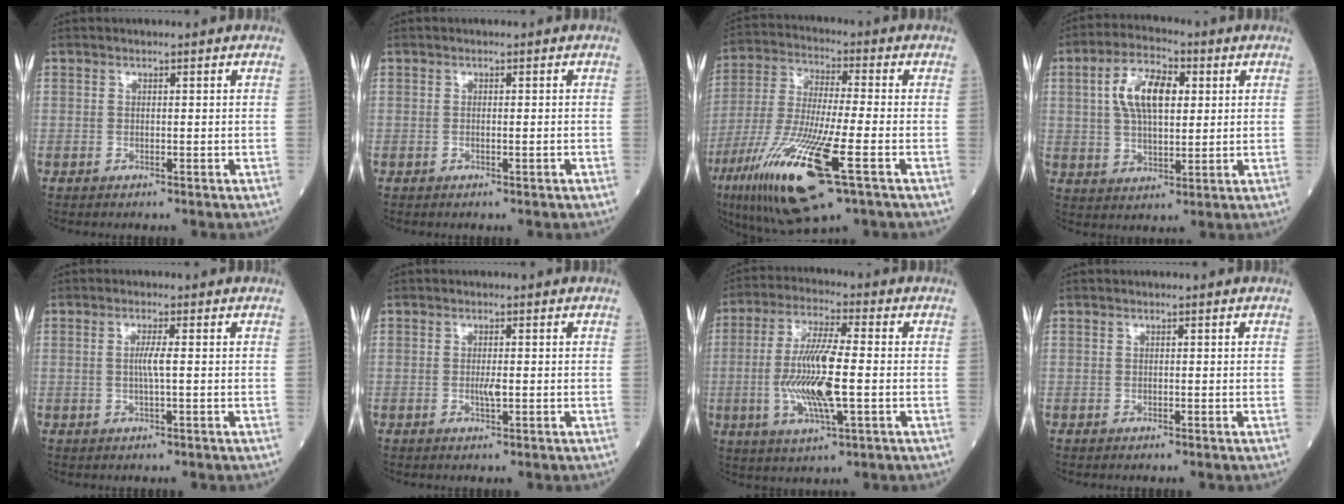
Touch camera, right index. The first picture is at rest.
{"total": 0.6, "force": [-0.3, 0.0, 0.5], "torque": [-0.010, -0.001, -0.003]}
{"total": 19.2, "force": [-8.3, 2.5, 17.1], "torque": [-0.366, -0.044, -0.148]}
{"total": 10.0, "force": [2.6, 4.5, 8.6], "torque": [-0.164, 0.019, 0.045]}
{"total": 2.2, "force": [0.0, -0.2, 2.2], "torque": [-0.043, -0.001, -0.003]}
{"total": 1.7, "force": [-0.2, 0.3, 1.6], "torque": [-0.033, -0.002, -0.003]}
{"total": 12.3, "force": [-1.6, 1.8, 12.1], "torque": [-0.244, -0.007, -0.031]}
{"total": 0.0}